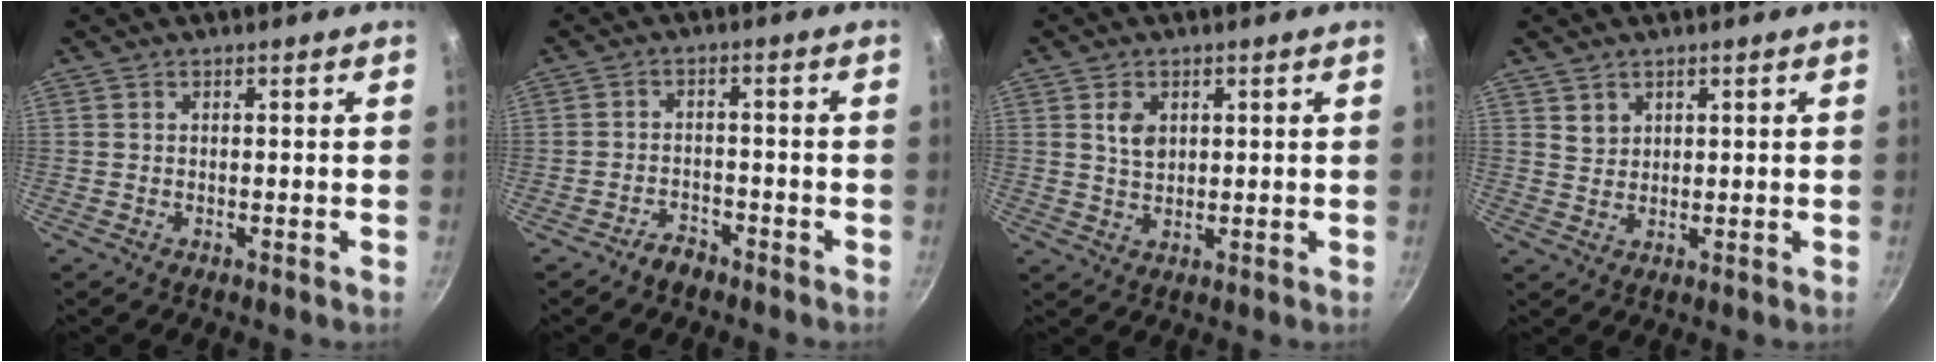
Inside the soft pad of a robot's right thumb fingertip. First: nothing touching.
{"total": 3.1, "force": [-2.6, 1.5, 0.9], "torque": [-0.005, 0.032, -0.041]}
{"total": 4.1, "force": [1.3, 2.9, 2.6], "torque": [-0.037, -0.006, 0.025]}
{"total": 2.5, "force": [1.4, 1.9, 0.6], "torque": [0.003, 0.000, 0.030]}